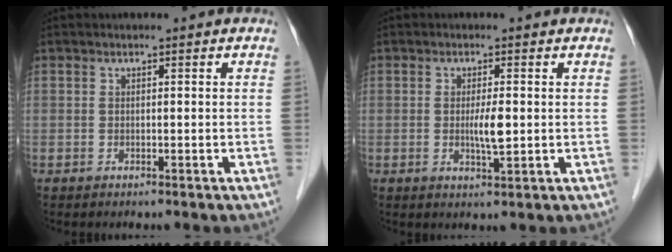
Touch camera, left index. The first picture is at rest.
{"total": 3.0, "force": [0.0, 0.4, 3.0], "torque": [-0.057, -0.004, 0.003]}